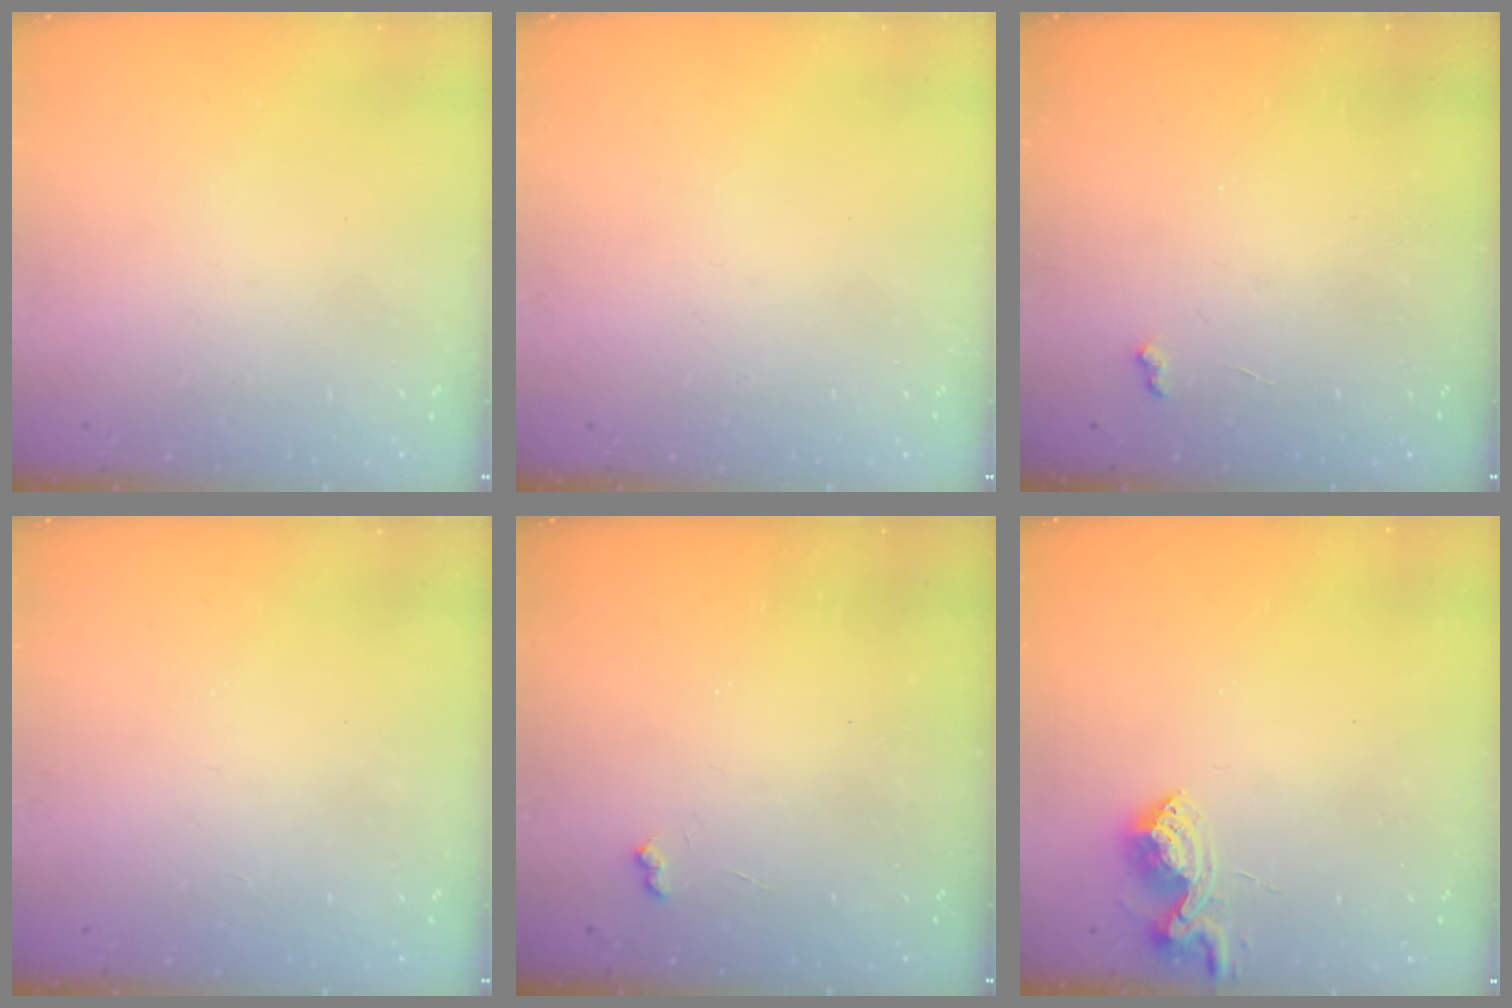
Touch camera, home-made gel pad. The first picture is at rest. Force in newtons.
{"total": 0.0}
{"total": 3.6, "press": 3.6, "slide": 0.6}
{"total": 0.9, "press": 0.9, "slide": 0.1}
{"total": 3.5, "press": 3.5, "slide": 0.6}
{"total": 9.0, "press": 9.0, "slide": 0.6}